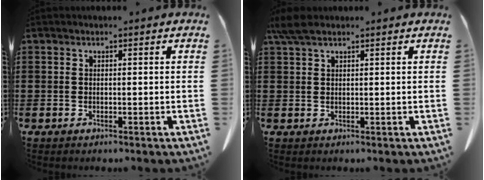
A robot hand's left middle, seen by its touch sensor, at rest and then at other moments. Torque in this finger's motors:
{"motor_torque": [1.31, 0.69, 0.24, 0.07]}